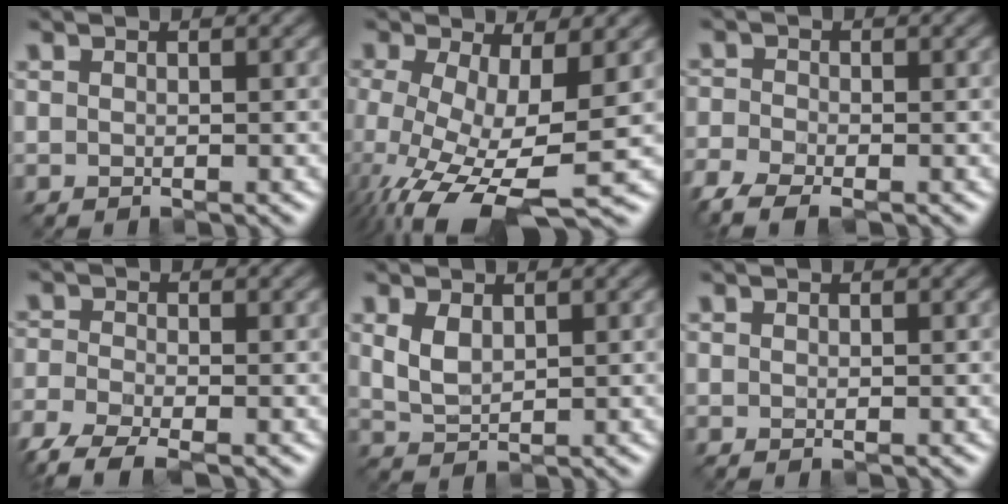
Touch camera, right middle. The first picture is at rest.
{"total": 10.2, "force": [-2.9, 4.0, 8.9], "torque": [-0.180, -0.030, -0.044]}
{"total": 4.6, "force": [-3.2, 1.9, 2.6], "torque": [-0.057, -0.009, -0.076]}
{"total": 4.8, "force": [-3.6, 1.5, 2.8], "torque": [-0.063, -0.012, -0.086]}
{"total": 2.1, "force": [1.1, 1.2, 1.4], "torque": [-0.039, 0.002, 0.027]}
{"total": 0.0}